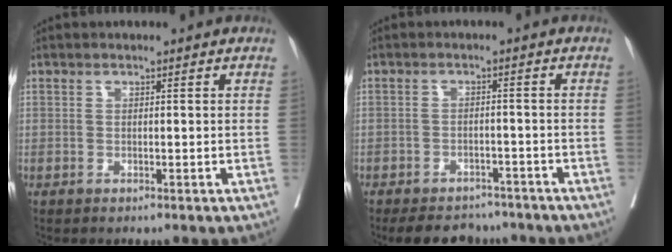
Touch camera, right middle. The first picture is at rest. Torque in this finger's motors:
{"motor_torque": [0.01, 0.01, 0.10, 0.02]}